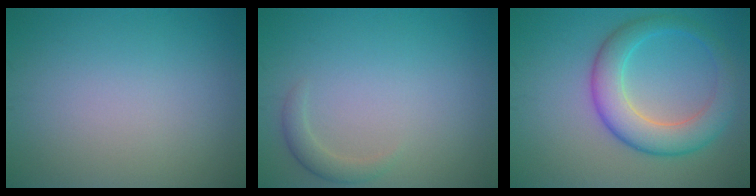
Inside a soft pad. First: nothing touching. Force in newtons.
{"total": 1.6, "press": 1.6, "slide": 0.1}
{"total": 5.9, "press": 5.9, "slide": 0.2}